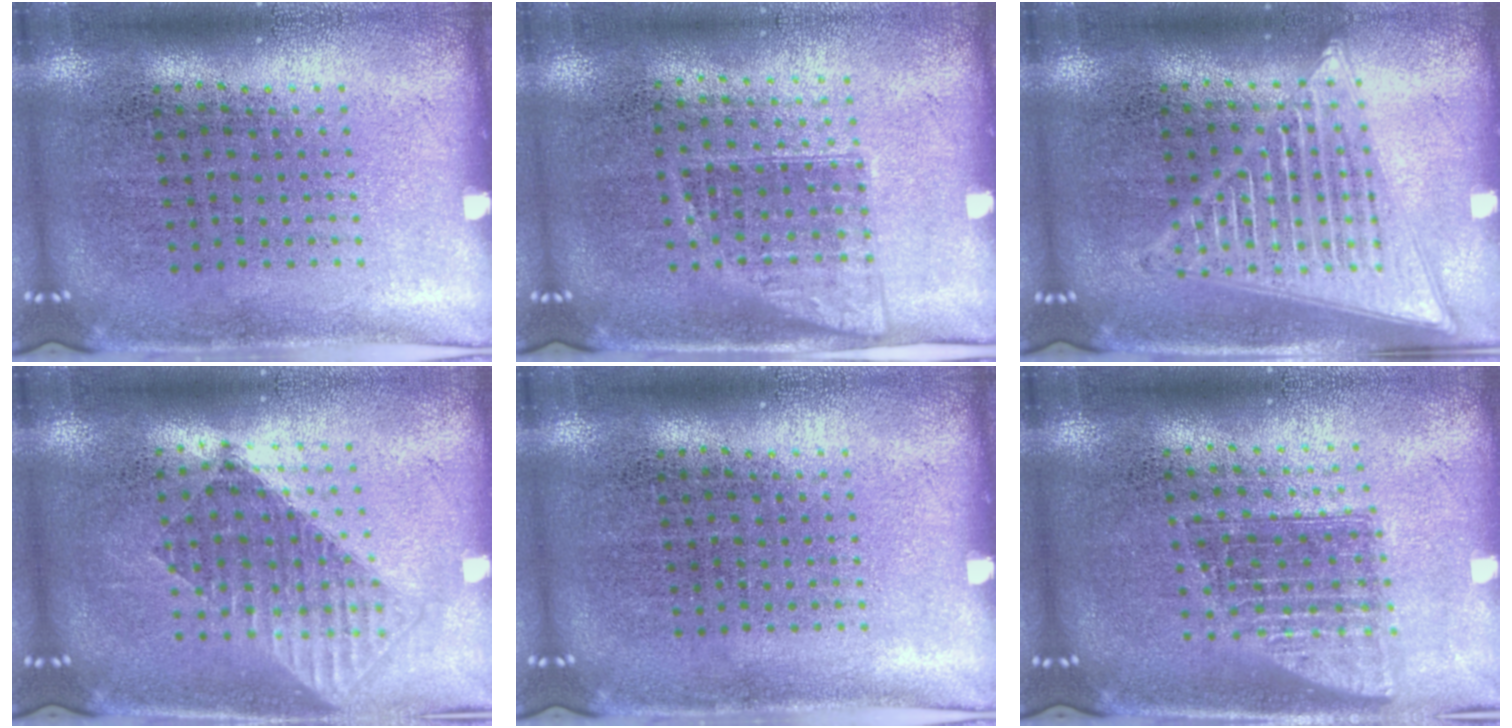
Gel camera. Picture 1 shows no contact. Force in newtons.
{"total": 1.1, "press": 1.0, "slide": 0.6}
{"total": 2.2, "press": 2.2, "slide": 0.3}
{"total": 1.5, "press": 1.3, "slide": 0.8}
{"total": 0.0}
{"total": 1.4, "press": 1.2, "slide": 0.8}